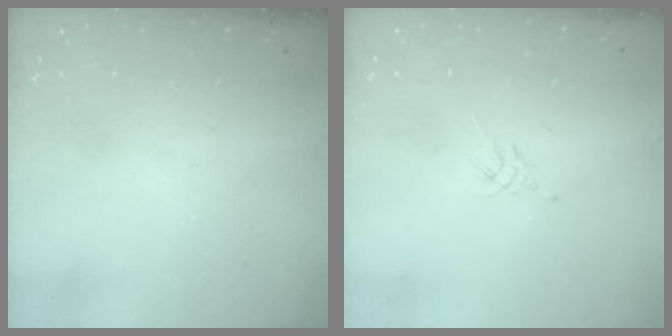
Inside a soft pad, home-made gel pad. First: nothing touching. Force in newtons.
{"total": 2.1, "press": 2.0, "slide": 0.5}